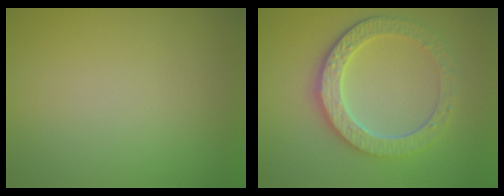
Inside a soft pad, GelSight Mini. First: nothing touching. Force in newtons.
{"total": 4.9, "press": 4.3, "slide": 2.4}